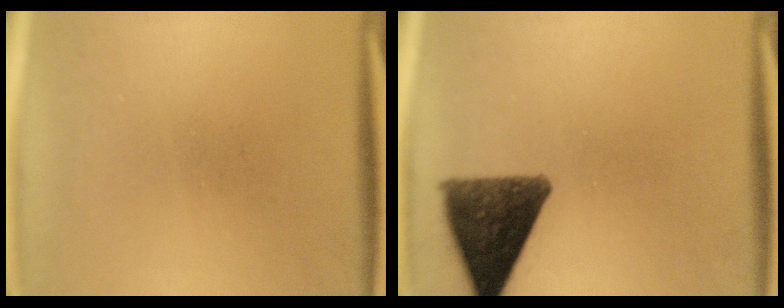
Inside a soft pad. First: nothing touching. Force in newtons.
{"total": 11.5}